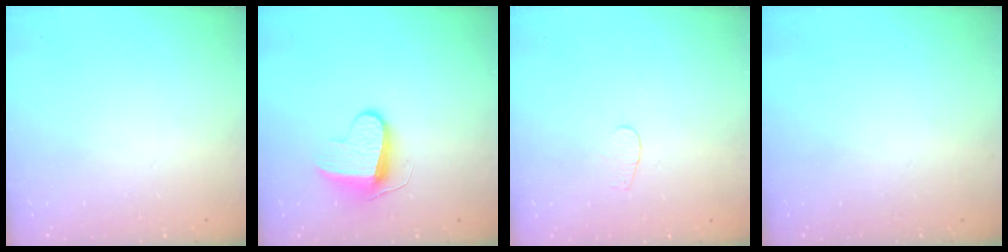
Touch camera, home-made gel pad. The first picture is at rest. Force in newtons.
{"total": 9.0, "press": 9.0, "slide": 0.5}
{"total": 3.2, "press": 3.2, "slide": 0.3}
{"total": 0.0}